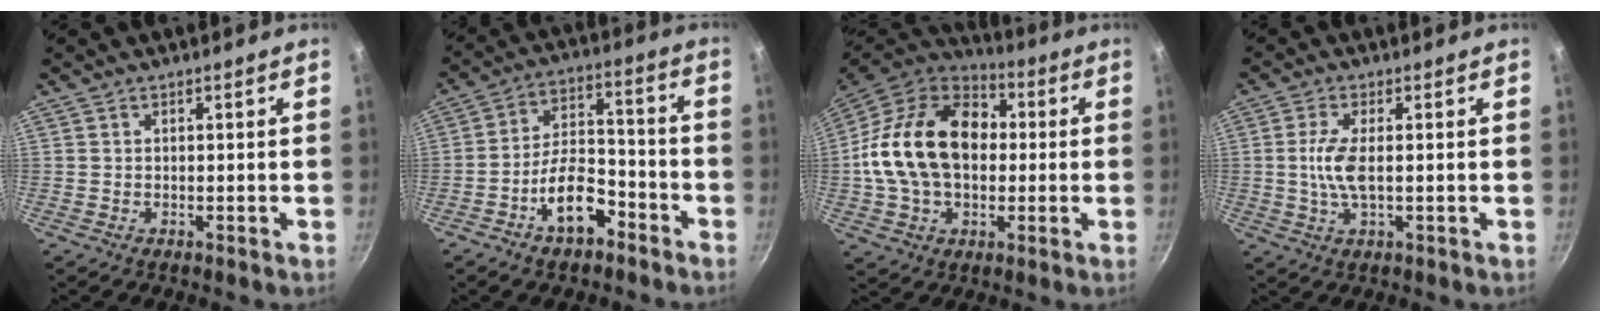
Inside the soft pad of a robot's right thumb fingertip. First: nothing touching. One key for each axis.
{"total": 11.0, "fx": -6.1, "fy": 5.7, "fz": 7.3, "tx": -0.103, "ty": 0.058, "tz": -0.103}
{"total": 22.4, "fx": 1.0, "fy": 15.8, "fz": 15.8, "tx": -0.260, "ty": 0.036, "tz": 0.009}
{"total": 5.7, "fx": 0.1, "fy": 1.9, "fz": 5.4, "tx": -0.124, "ty": 0.001, "tz": -0.002}